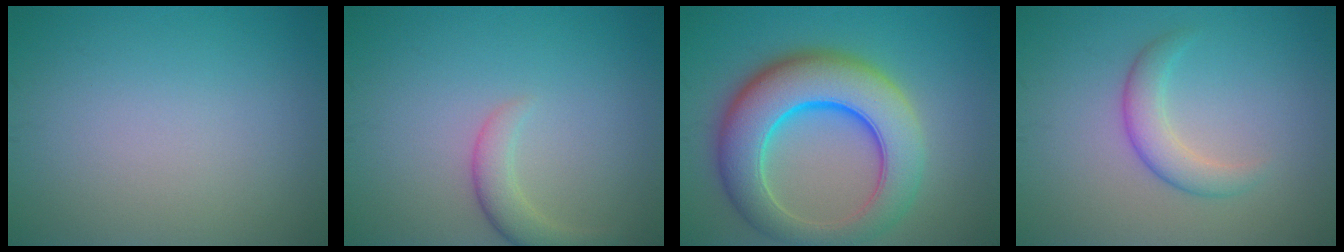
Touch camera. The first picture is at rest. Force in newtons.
{"total": 2.6, "press": 2.6, "slide": 0.3}
{"total": 10.5, "press": 10.5, "slide": 0.2}
{"total": 2.8, "press": 2.8, "slide": 0.1}